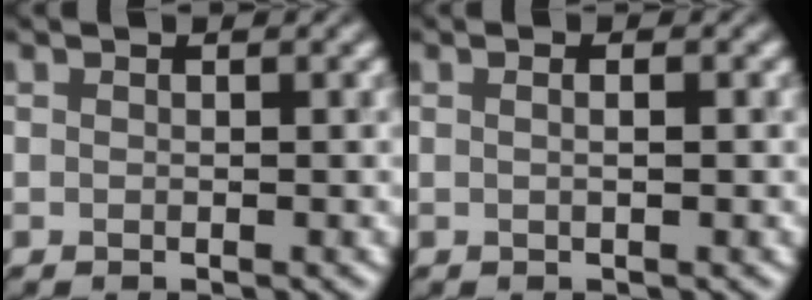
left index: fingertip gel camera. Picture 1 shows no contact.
{"total": 1.8, "force": [0.6, 0.8, 1.5], "torque": [-0.005, 0.004, -0.010]}